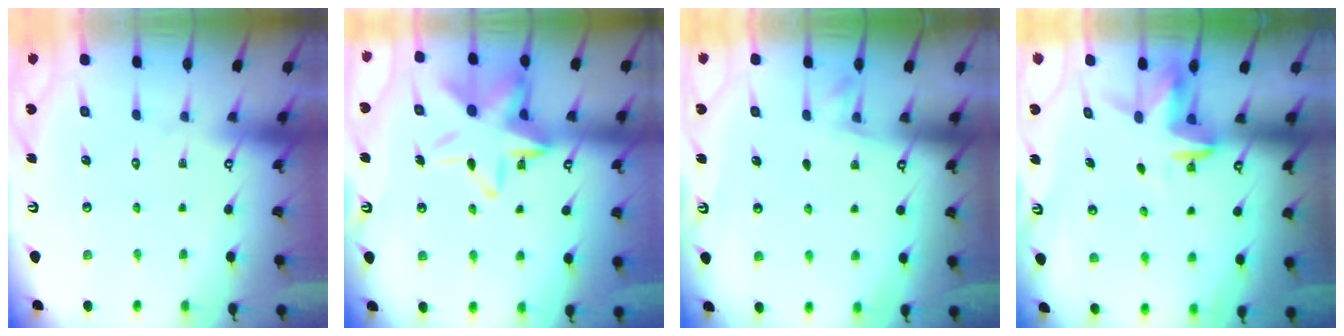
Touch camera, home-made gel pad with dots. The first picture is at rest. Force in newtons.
{"total": 15.7, "press": 15.6, "slide": 1.5}
{"total": 2.4, "press": 2.4, "slide": 0.5}
{"total": 3.6, "press": 3.6, "slide": 0.2}